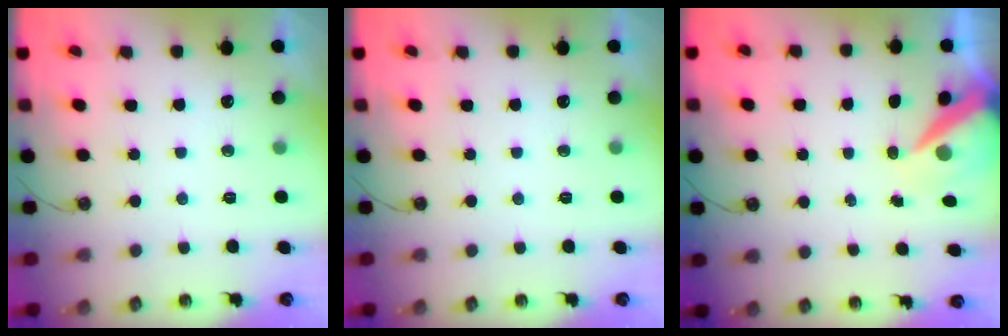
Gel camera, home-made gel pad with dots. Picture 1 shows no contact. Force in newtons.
{"total": 0.0}
{"total": 8.4, "press": 8.3, "slide": 1.0}